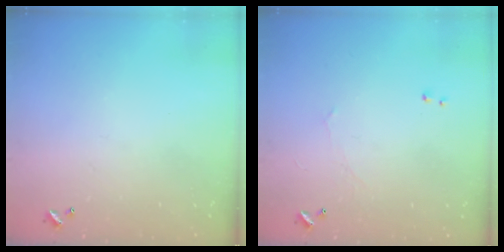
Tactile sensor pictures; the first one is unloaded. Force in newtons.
{"total": 0.7, "press": 0.1, "slide": 0.7}